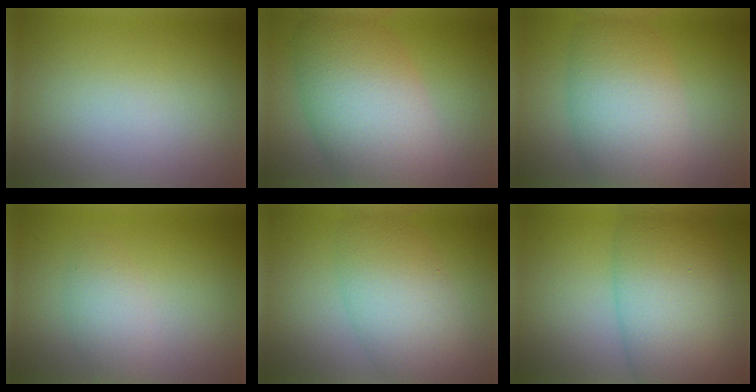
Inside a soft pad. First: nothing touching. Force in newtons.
{"total": 10.6, "press": 10.6, "slide": 0.8}
{"total": 8.0, "press": 8.0, "slide": 0.6}
{"total": 2.2, "press": 2.2, "slide": 0.0}
{"total": 6.5, "press": 6.5, "slide": 0.1}
{"total": 10.5, "press": 10.5, "slide": 0.4}